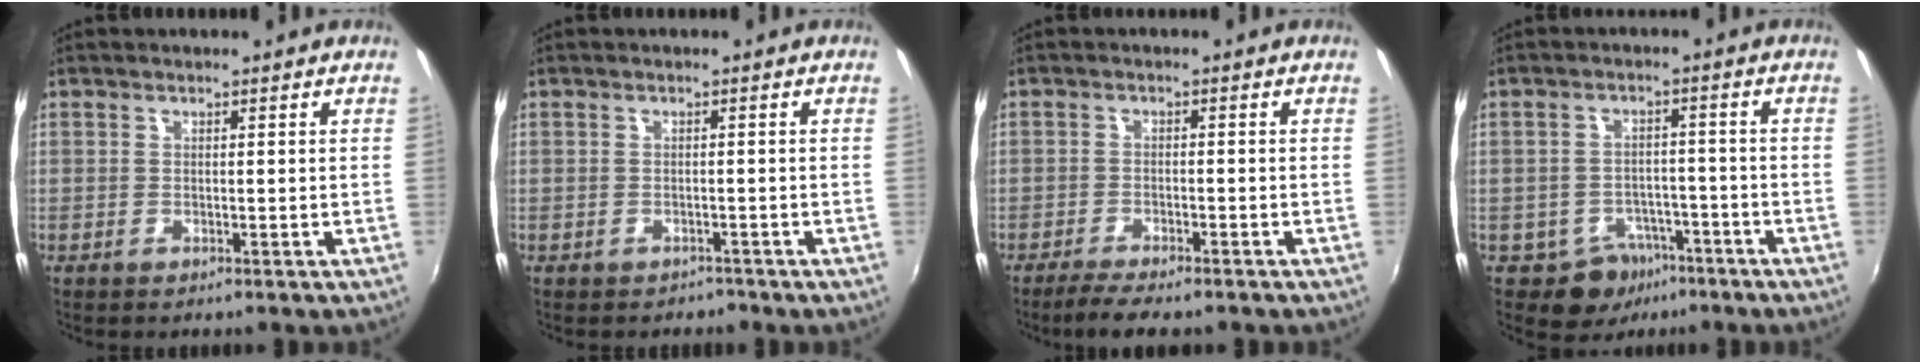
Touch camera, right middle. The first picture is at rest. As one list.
[{"total": 1.7, "force": [-1.3, 1.1, 0.0], "torque": [-0.005, -0.002, -0.017]}, {"total": 5.6, "force": [-4.6, 0.9, 3.0], "torque": [-0.074, -0.016, -0.079]}, {"total": 6.5, "force": [-4.1, 4.9, 1.2], "torque": [-0.028, 0.020, -0.048]}]